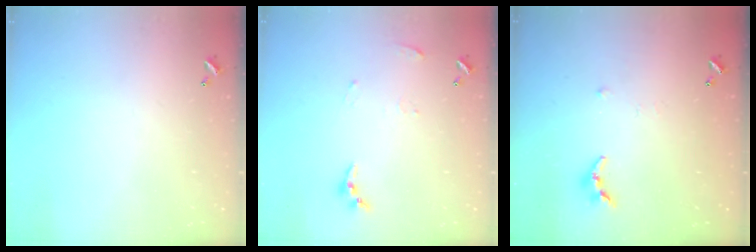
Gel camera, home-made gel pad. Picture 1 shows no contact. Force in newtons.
{"total": 4.3, "press": 4.3, "slide": 0.5}
{"total": 6.8, "press": 6.7, "slide": 0.5}